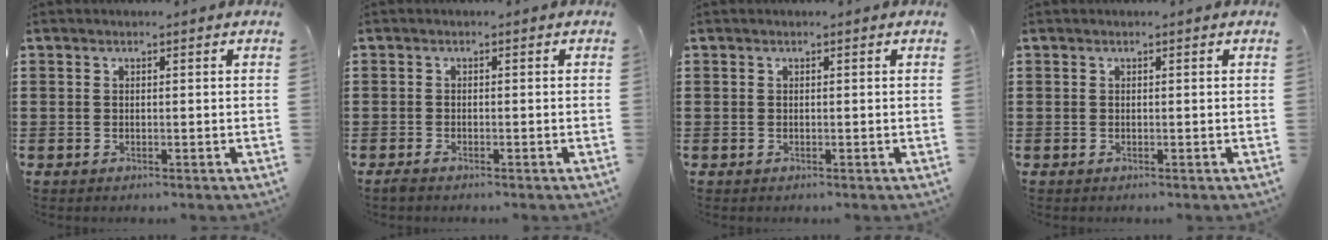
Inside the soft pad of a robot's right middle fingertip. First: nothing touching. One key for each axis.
{"total": 0.7, "fx": -0.6, "fy": 0.1, "fz": 0.4, "tx": -0.011, "ty": -0.006, "tz": -0.011}
{"total": 0.0}
{"total": 0.0}